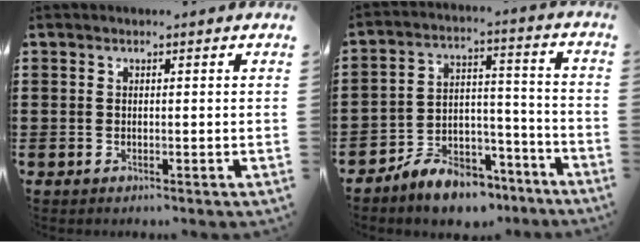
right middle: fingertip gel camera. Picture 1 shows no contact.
{"total": 8.0, "force": [-7.2, 2.9, 2.0], "torque": [-0.037, 0.032, -0.138]}